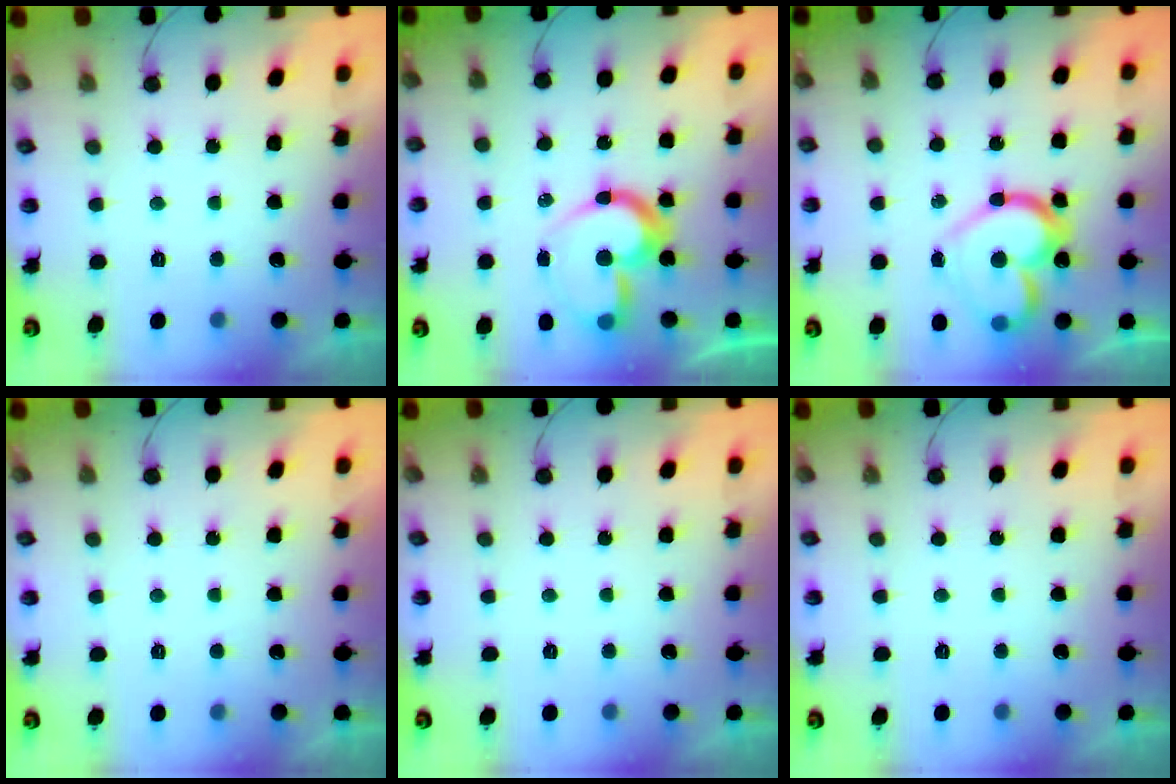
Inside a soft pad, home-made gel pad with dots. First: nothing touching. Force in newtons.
{"total": 13.3, "press": 13.1, "slide": 1.9}
{"total": 16.8, "press": 16.8, "slide": 1.4}
{"total": 1.8, "press": 1.7, "slide": 0.0}
{"total": 0.0}
{"total": 0.0}